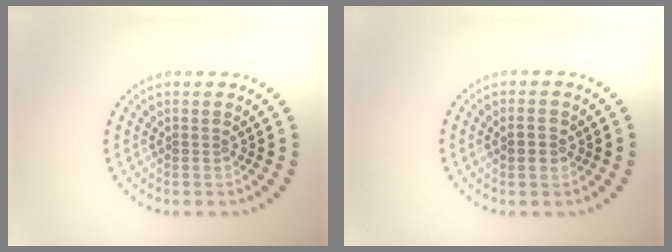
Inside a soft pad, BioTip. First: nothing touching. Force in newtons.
{"total": 1.5, "press": 1.5, "slide": 0.2}